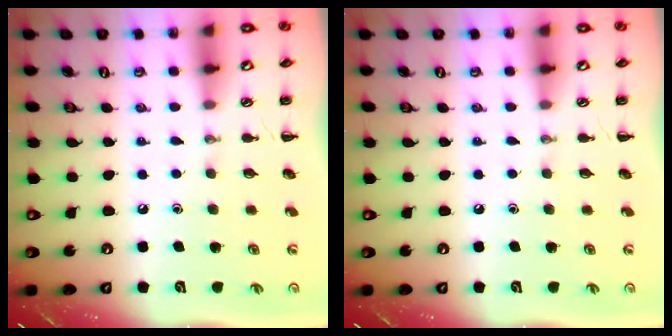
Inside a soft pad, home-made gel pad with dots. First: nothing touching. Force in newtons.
{"total": 0.0}